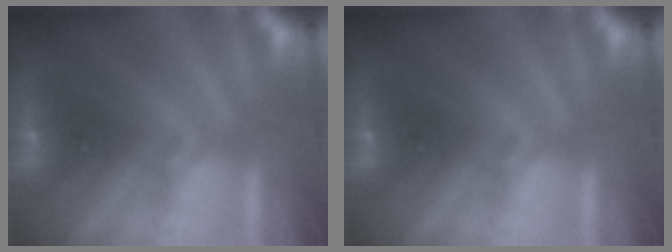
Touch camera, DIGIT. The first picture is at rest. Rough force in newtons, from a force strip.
{"total": 0.0}